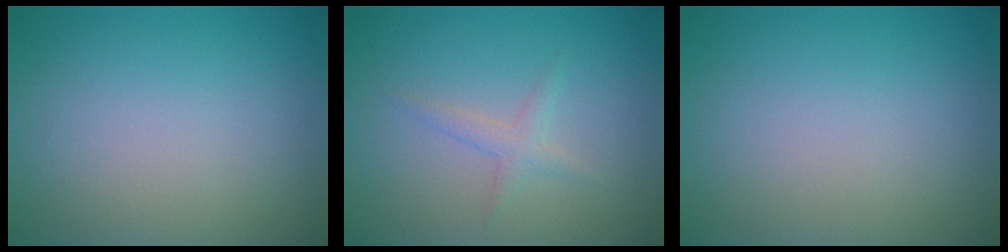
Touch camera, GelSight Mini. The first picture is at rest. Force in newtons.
{"total": 1.3, "press": 1.3, "slide": 0.1}
{"total": 0.0}